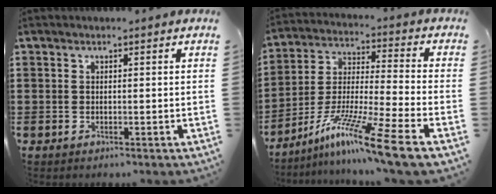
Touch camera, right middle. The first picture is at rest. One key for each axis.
{"total": 13.1, "fx": -9.3, "fy": -0.4, "fz": 9.2, "tx": -0.178, "ty": 0.001, "tz": -0.180}